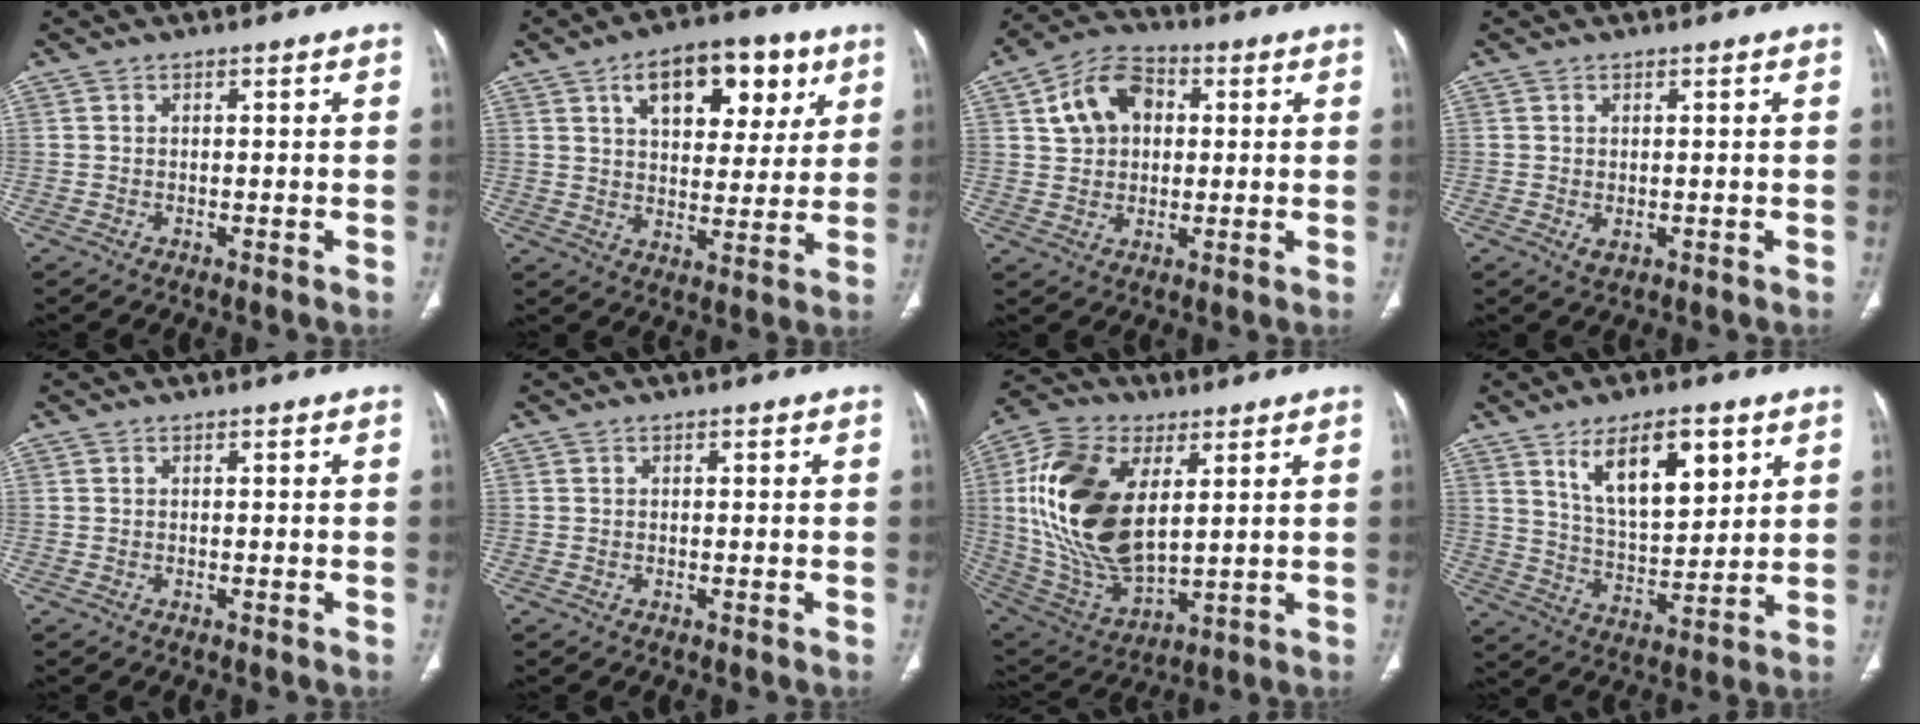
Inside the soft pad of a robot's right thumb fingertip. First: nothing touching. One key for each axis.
{"total": 16.6, "fx": 7.5, "fy": 9.1, "fz": 11.7, "tx": -0.125, "ty": -0.012, "tz": 0.115}
{"total": 11.0, "fx": 2.8, "fy": 8.0, "fz": 7.0, "tx": -0.099, "ty": 0.011, "tz": 0.042}
{"total": 1.6, "fx": -0.3, "fy": 1.0, "fz": 1.3, "tx": -0.024, "ty": -0.004, "tz": 0.002}
{"total": 0.0}
{"total": 0.0}
{"total": 22.9, "fx": 5.1, "fy": 12.7, "fz": 18.4, "tx": -0.359, "ty": -0.023, "tz": 0.101}
{"total": 14.5, "fx": 7.2, "fy": 6.3, "fz": 10.9, "tx": -0.155, "ty": -0.039, "tz": 0.134}